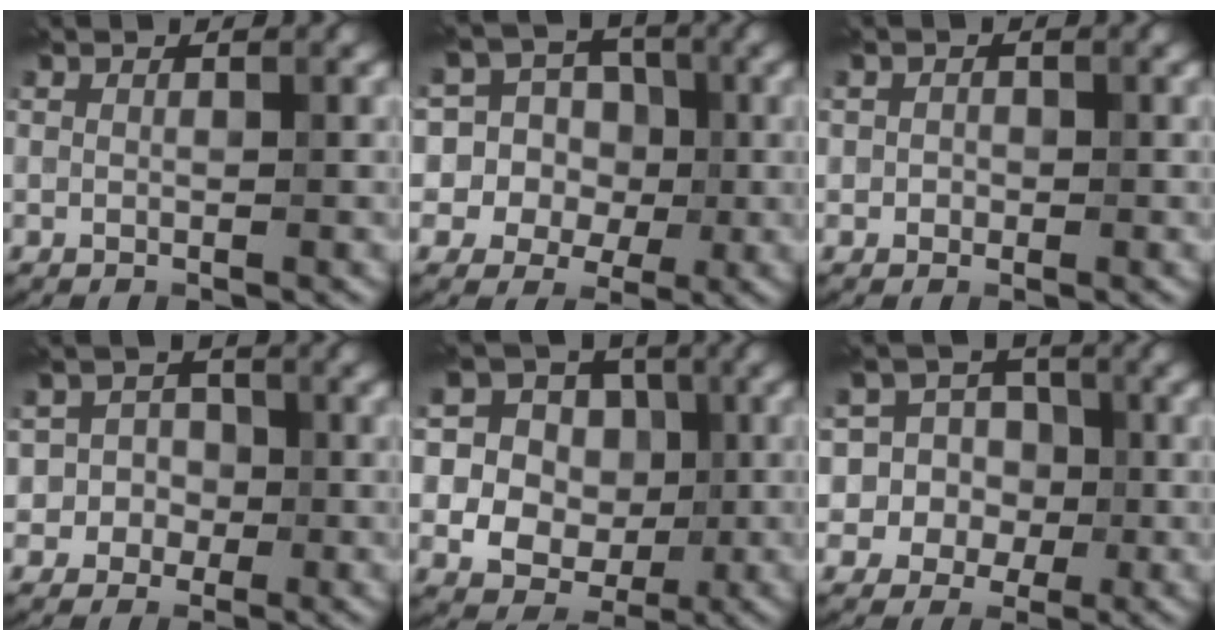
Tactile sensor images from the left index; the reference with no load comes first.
{"total": 10.6, "force": [0.3, 10.2, 2.8], "torque": [-0.089, 0.033, -0.008]}
{"total": 0.9, "force": [0.0, 0.9, 0.2], "torque": [0.002, 0.000, -0.003]}
{"total": 3.1, "force": [-0.9, 2.9, 0.3], "torque": [0.019, 0.009, -0.030]}
{"total": 11.5, "force": [1.4, 10.4, 4.7], "torque": [-0.132, 0.043, 0.002]}
{"total": 8.4, "force": [-0.8, 8.2, 1.6], "torque": [-0.039, 0.024, -0.039]}